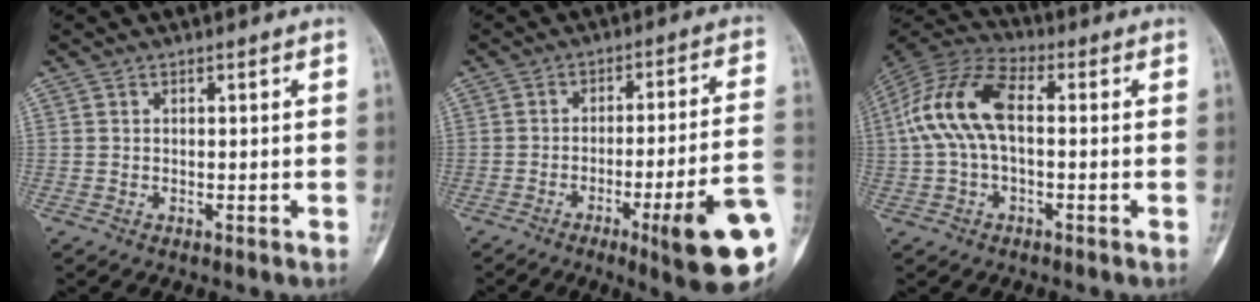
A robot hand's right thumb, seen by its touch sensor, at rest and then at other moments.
{"total": 17.3, "force": [-6.5, 1.9, 16.0], "torque": [-0.180, 0.018, -0.086]}
{"total": 13.3, "force": [0.7, 7.0, 11.2], "torque": [-0.237, 0.040, 0.004]}